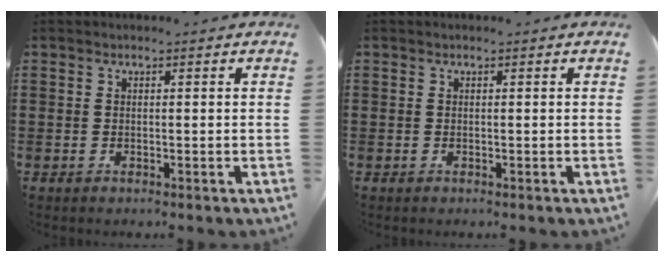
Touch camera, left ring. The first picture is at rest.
{"total": 0.0}